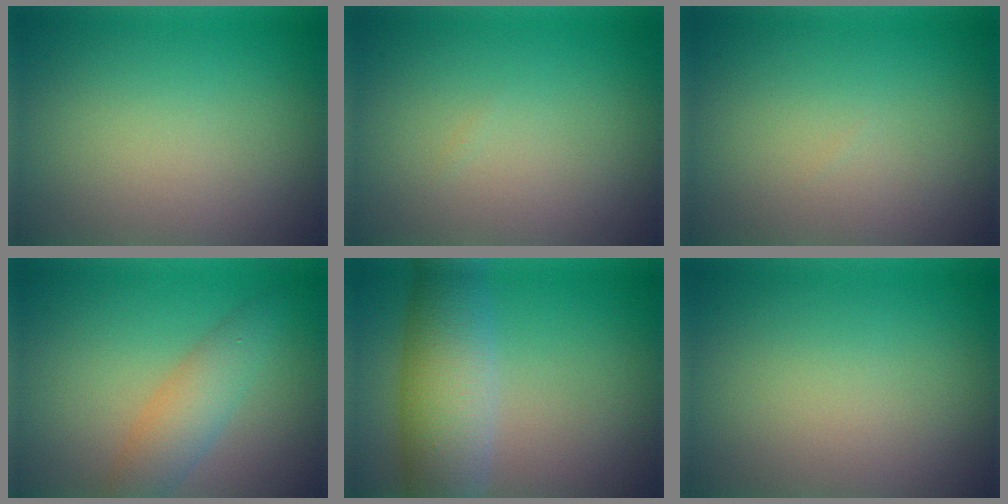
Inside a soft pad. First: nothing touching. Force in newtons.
{"total": 0.0}
{"total": 0.0}
{"total": 3.7, "press": 3.7, "slide": 0.2}
{"total": 7.1, "press": 7.1, "slide": 0.2}
{"total": 0.0}